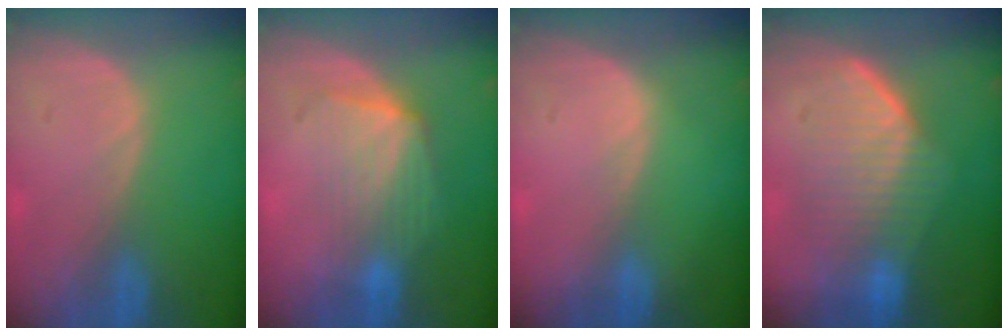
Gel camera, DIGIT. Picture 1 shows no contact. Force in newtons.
{"total": 7.2, "press": 6.6, "slide": 2.9}
{"total": 0.5, "press": 0.3, "slide": 0.4}
{"total": 7.8, "press": 7.7, "slide": 0.6}